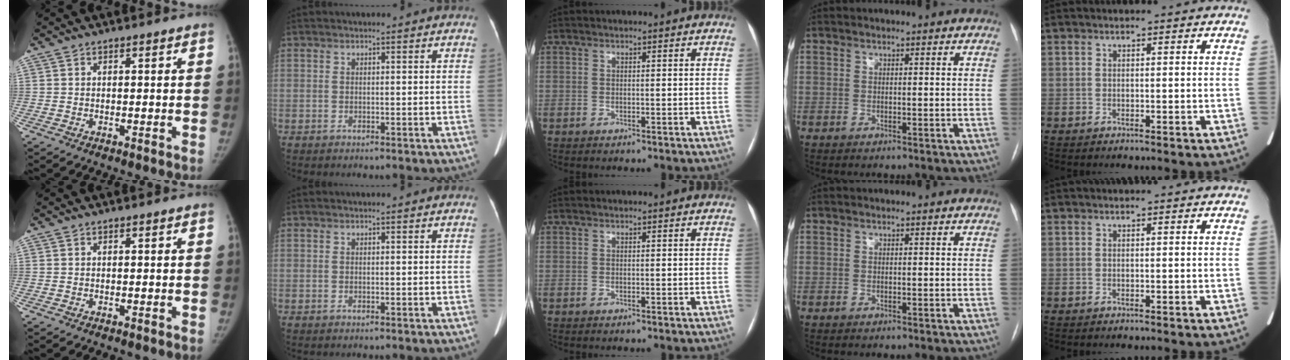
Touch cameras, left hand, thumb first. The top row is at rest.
{}